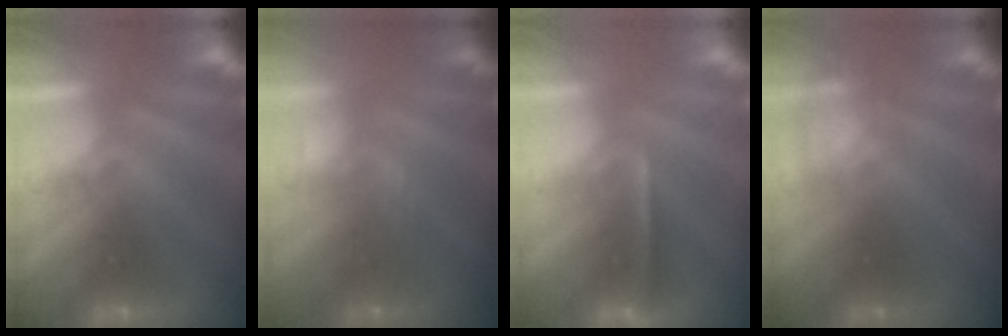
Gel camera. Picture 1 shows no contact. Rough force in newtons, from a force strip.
{"total": 2.8}
{"total": 1.3}
{"total": 2.2}